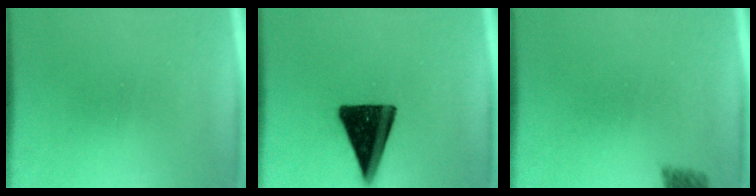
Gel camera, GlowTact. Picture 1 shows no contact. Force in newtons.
{"total": 15.8}
{"total": 2.7}